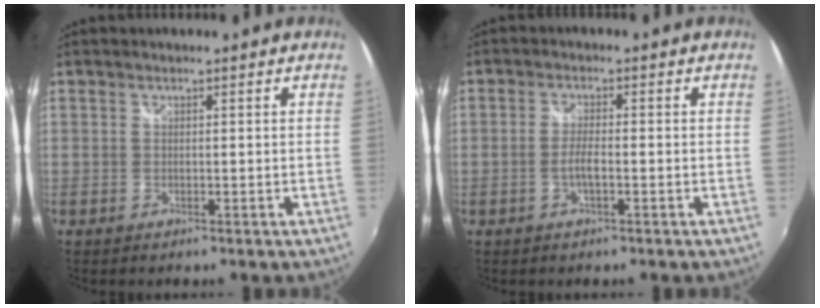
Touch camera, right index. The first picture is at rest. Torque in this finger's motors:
{"motor_torque": [0.06, -0.03, 0.08, 0.02]}